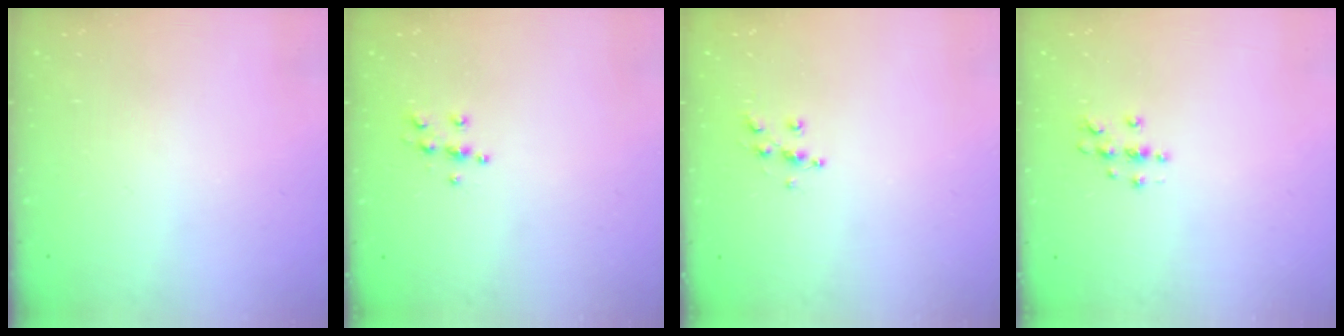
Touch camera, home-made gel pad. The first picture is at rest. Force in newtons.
{"total": 5.6, "press": 5.6, "slide": 0.6}
{"total": 6.1, "press": 6.1, "slide": 0.4}
{"total": 4.2, "press": 4.2, "slide": 0.5}